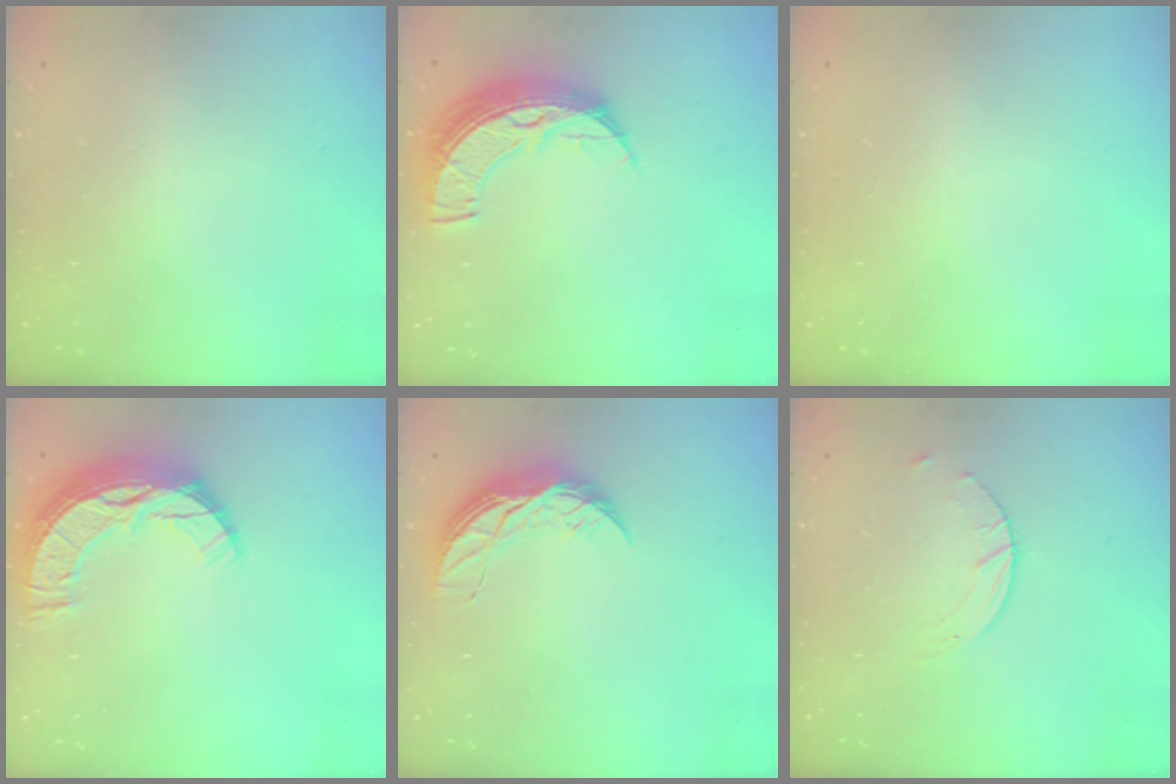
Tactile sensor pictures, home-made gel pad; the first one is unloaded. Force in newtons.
{"total": 11.9, "press": 11.8, "slide": 1.0}
{"total": 0.0}
{"total": 12.3, "press": 12.2, "slide": 0.9}
{"total": 8.1, "press": 8.0, "slide": 0.5}
{"total": 2.0, "press": 2.0, "slide": 0.3}